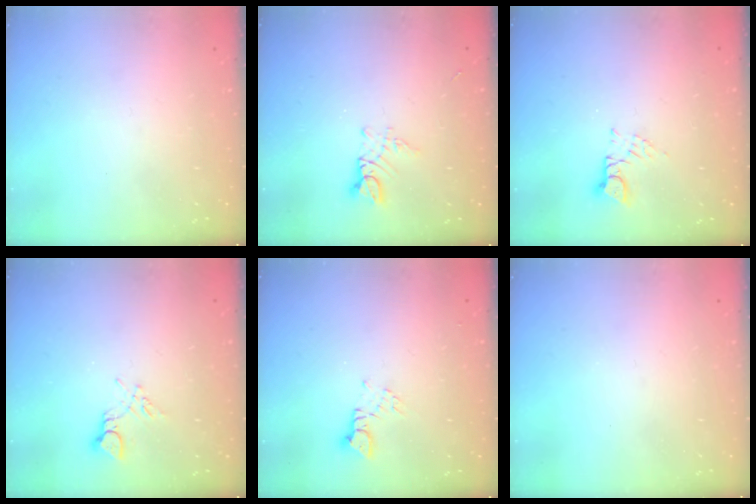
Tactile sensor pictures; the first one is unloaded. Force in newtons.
{"total": 3.3, "press": 3.3, "slide": 0.2}
{"total": 2.8, "press": 2.8, "slide": 0.3}
{"total": 5.2, "press": 5.1, "slide": 0.7}
{"total": 2.2, "press": 2.2, "slide": 0.2}
{"total": 0.0}